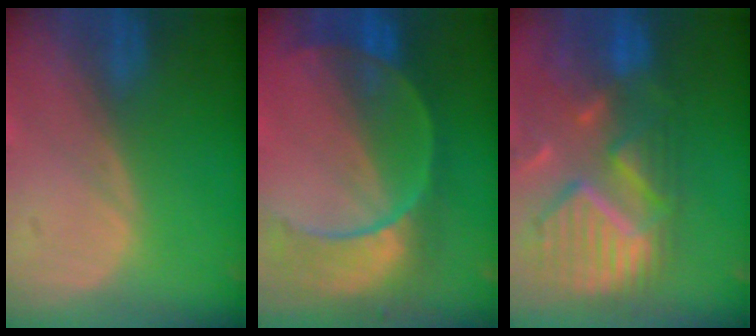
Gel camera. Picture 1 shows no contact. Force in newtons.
{"total": 9.7, "press": 8.6, "slide": 4.5}
{"total": 12.0, "press": 10.4, "slide": 6.0}